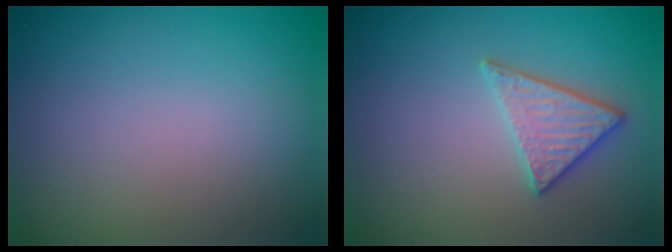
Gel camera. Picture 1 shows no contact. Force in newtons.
{"total": 2.8, "press": 2.7, "slide": 0.7}